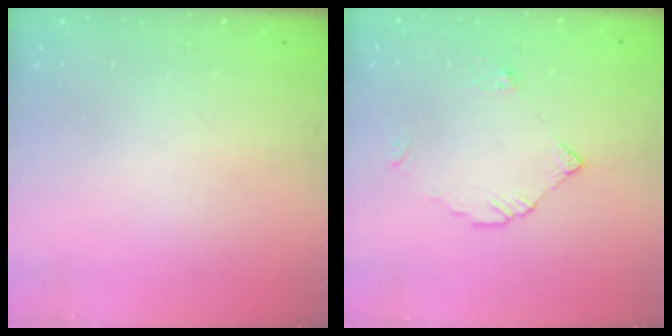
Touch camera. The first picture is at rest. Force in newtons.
{"total": 3.4, "press": 3.4, "slide": 0.2}